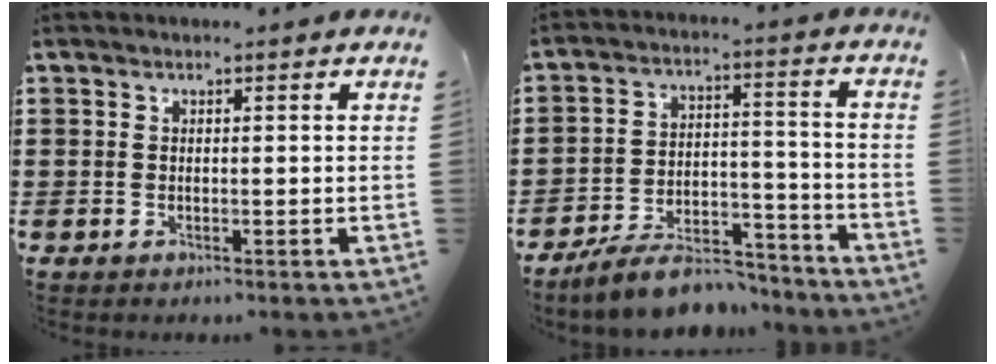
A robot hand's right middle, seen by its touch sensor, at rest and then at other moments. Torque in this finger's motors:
{"motor_torque": [0.92, -0.87, 0.18, 0.13]}